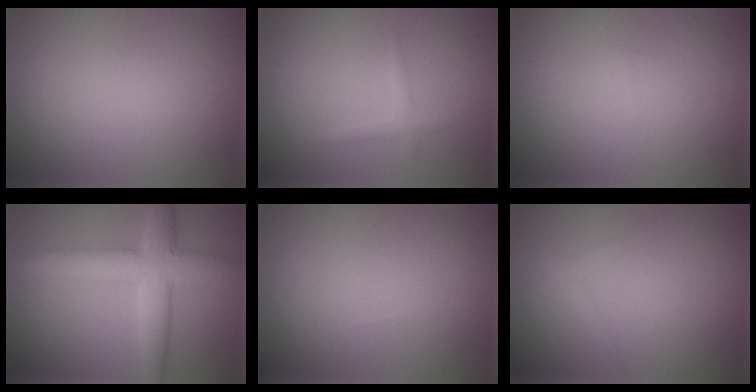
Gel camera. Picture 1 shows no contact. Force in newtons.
{"total": 1.1, "press": 1.0, "slide": 0.1}
{"total": 0.0}
{"total": 6.1, "press": 6.1, "slide": 0.1}
{"total": 0.0}
{"total": 1.1, "press": 1.1, "slide": 0.0}